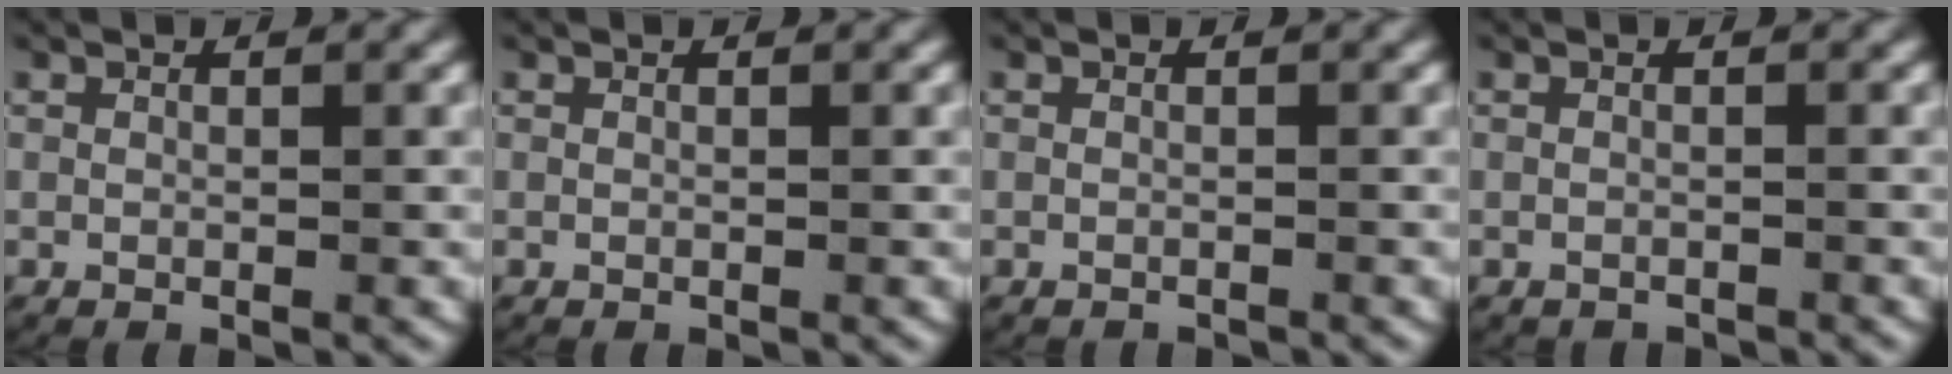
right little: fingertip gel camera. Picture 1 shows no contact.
{"total": 0.0}
{"total": 0.7, "force": [-0.7, 0.0, 0.0], "torque": [-0.002, -0.002, -0.009]}
{"total": 0.9, "force": [-0.9, 0.1, 0.0], "torque": [0.000, -0.004, -0.013]}